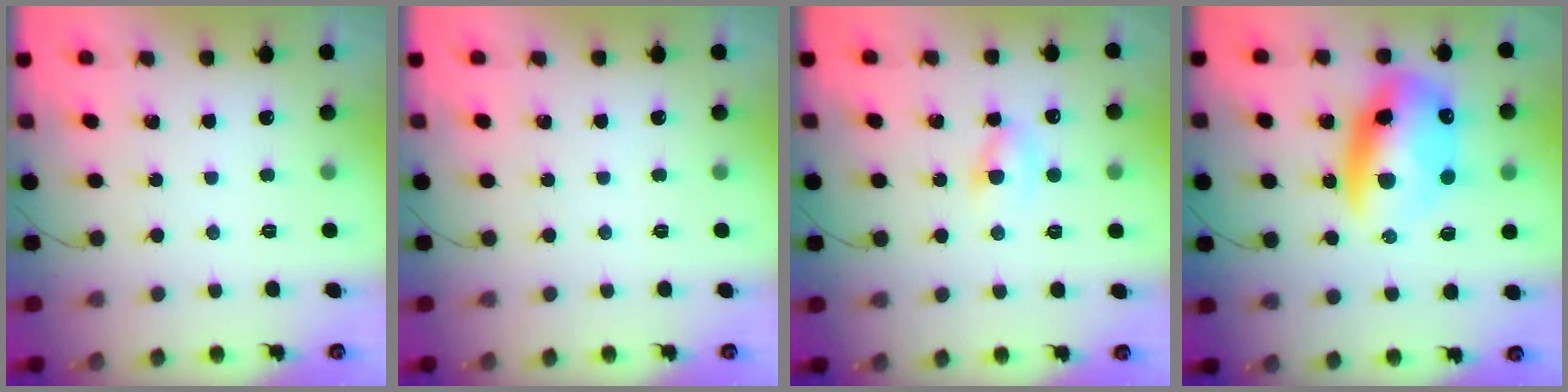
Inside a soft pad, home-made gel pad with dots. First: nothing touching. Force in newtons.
{"total": 0.0}
{"total": 3.9, "press": 3.6, "slide": 1.3}
{"total": 15.6, "press": 15.2, "slide": 3.4}